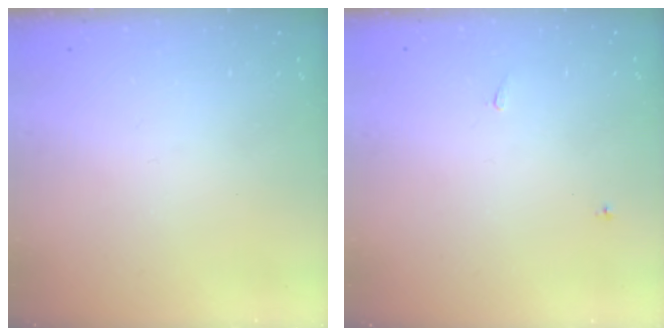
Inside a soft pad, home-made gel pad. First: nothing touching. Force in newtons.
{"total": 0.6, "press": 0.5, "slide": 0.2}